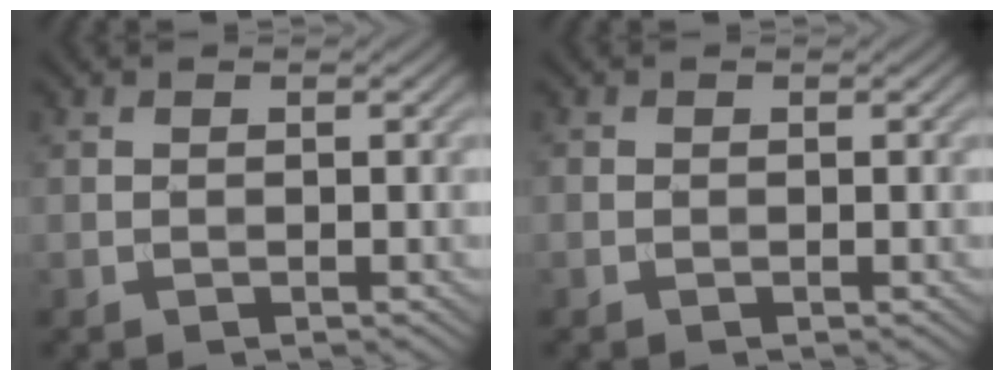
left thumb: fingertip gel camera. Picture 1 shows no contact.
{"total": 0.0}